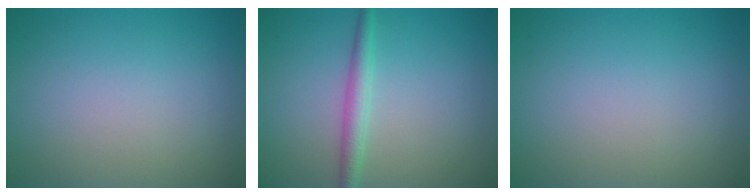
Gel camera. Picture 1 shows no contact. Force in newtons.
{"total": 2.2, "press": 2.2, "slide": 0.0}
{"total": 0.0}